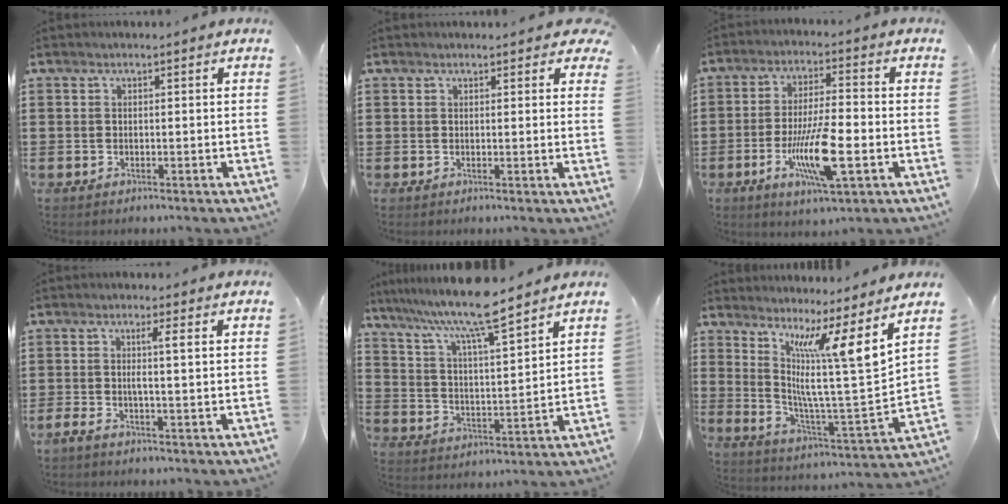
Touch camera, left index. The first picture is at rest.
{"total": 1.5, "force": [1.1, 0.9, 0.2], "torque": [-0.003, 0.005, 0.019]}
{"total": 11.3, "force": [-3.5, 3.0, 10.3], "torque": [-0.202, -0.007, -0.063]}
{"total": 2.9, "force": [0.1, -0.3, 2.9], "torque": [-0.056, -0.002, -0.001]}
{"total": 9.3, "force": [7.8, 0.0, 5.0], "torque": [-0.123, -0.040, 0.131]}
{"total": 11.7, "force": [7.3, -0.8, 9.0], "torque": [-0.172, -0.063, 0.106]}